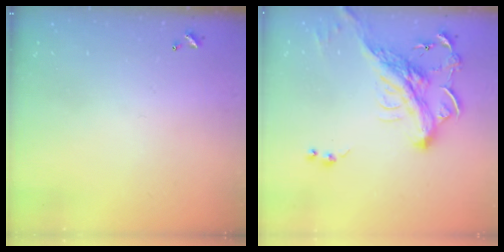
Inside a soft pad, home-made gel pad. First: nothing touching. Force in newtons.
{"total": 6.2, "press": 6.0, "slide": 1.5}